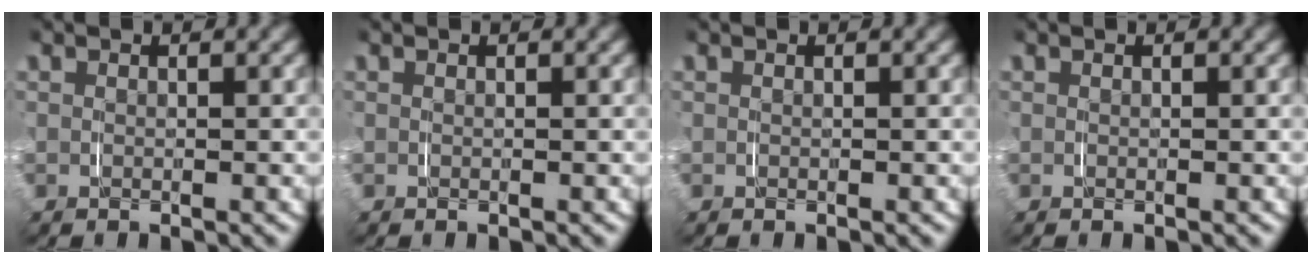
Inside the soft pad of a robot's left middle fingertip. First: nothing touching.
{"total": 0.0}
{"total": 0.0}
{"total": 0.0}